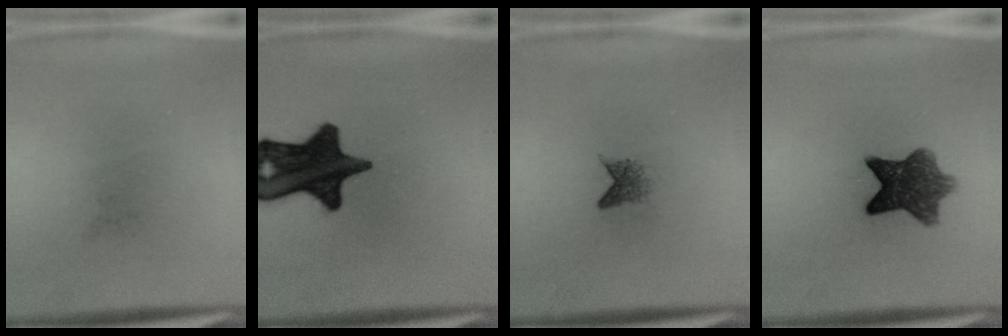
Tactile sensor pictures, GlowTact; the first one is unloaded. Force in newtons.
{"total": 17.1}
{"total": 1.6}
{"total": 8.0}